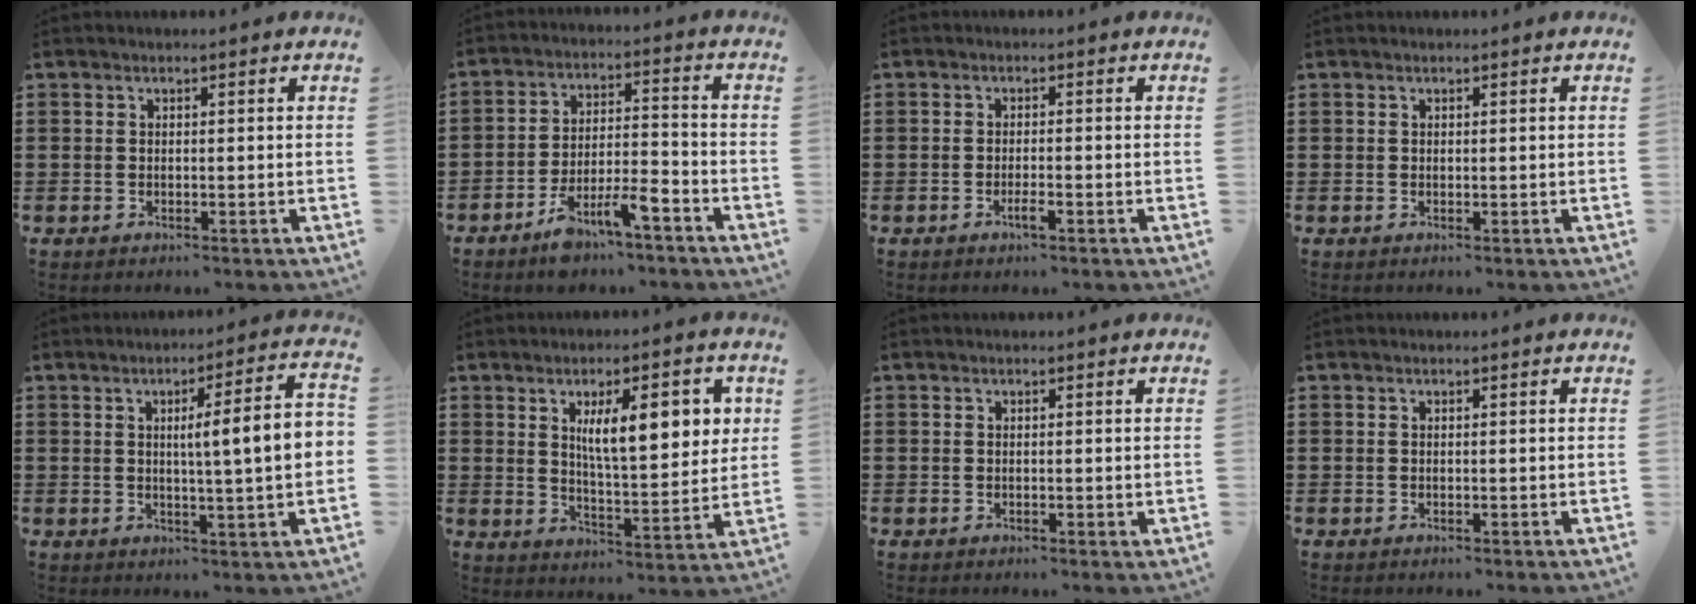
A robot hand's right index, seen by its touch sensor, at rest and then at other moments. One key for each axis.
{"total": 7.4, "fx": -5.7, "fy": 1.8, "fz": 4.4, "tx": -0.081, "ty": 0.002, "tz": -0.106}
{"total": 2.0, "fx": -1.2, "fy": 0.1, "fz": 1.7, "tx": -0.028, "ty": -0.004, "tz": -0.020}
{"total": 0.0}
{"total": 8.0, "fx": 0.7, "fy": 0.4, "fz": 8.0, "tx": -0.130, "ty": -0.008, "tz": 0.002}
{"total": 10.0, "fx": 3.2, "fy": 3.1, "fz": 8.9, "tx": -0.150, "ty": 0.001, "tz": 0.049}
{"total": 0.0}
{"total": 0.0}